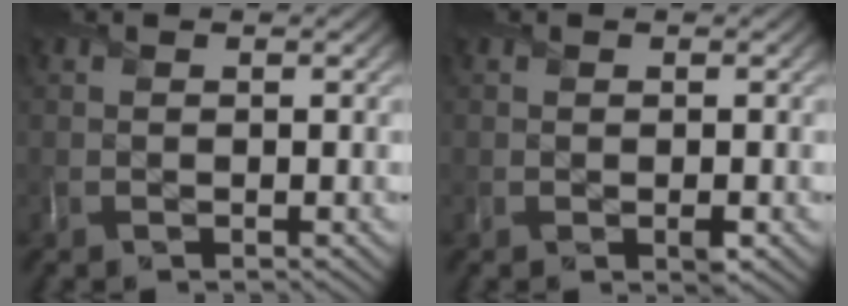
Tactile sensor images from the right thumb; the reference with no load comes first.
{"total": 0.7, "force": [-0.2, 0.3, 0.6], "torque": [-0.010, -0.004, -0.003]}